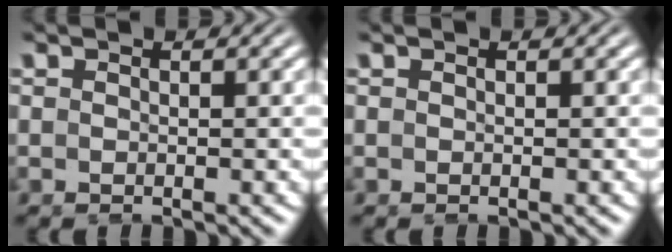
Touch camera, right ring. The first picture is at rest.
{"total": 0.0}